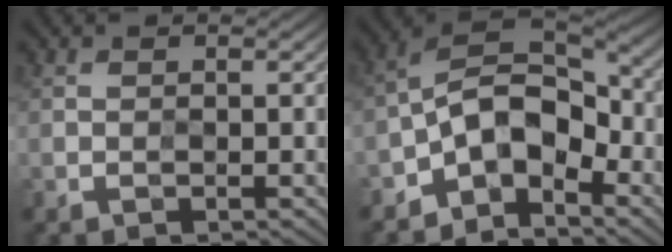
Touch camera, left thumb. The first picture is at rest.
{"total": 9.6, "force": [-4.6, 5.3, 6.5], "torque": [-0.106, 0.007, -0.106]}